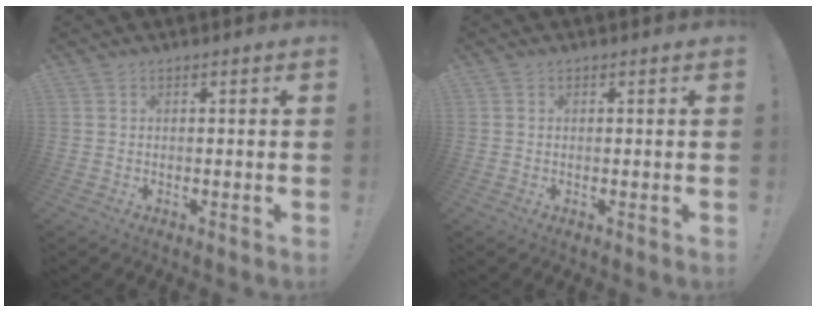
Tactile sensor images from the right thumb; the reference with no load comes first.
{"total": 0.0}